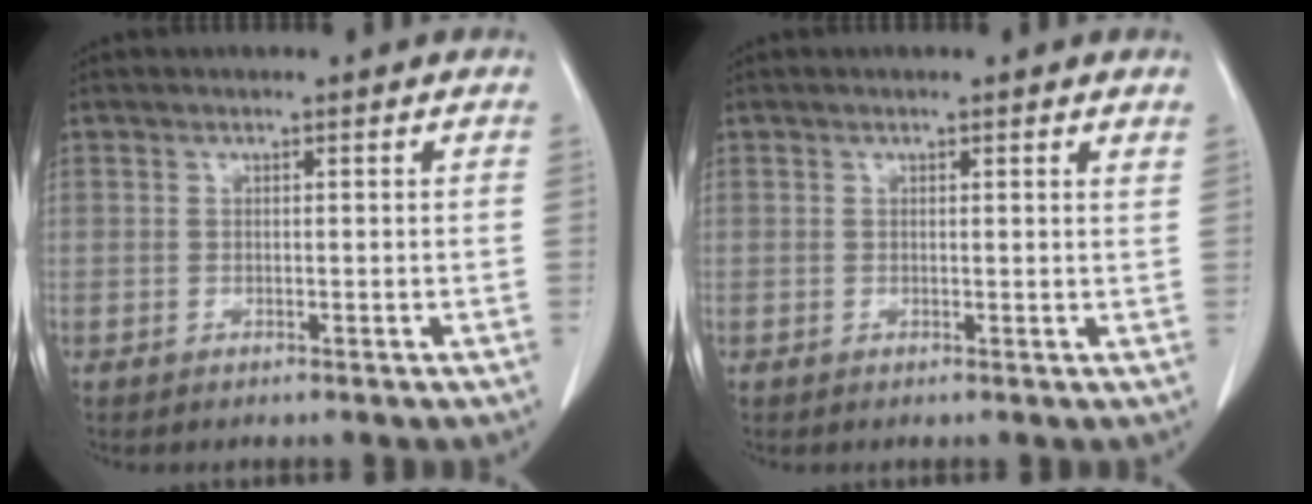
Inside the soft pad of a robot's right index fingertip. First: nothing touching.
{"total": 1.0, "force": [0.9, 0.0, 0.3], "torque": [-0.011, -0.004, 0.004]}